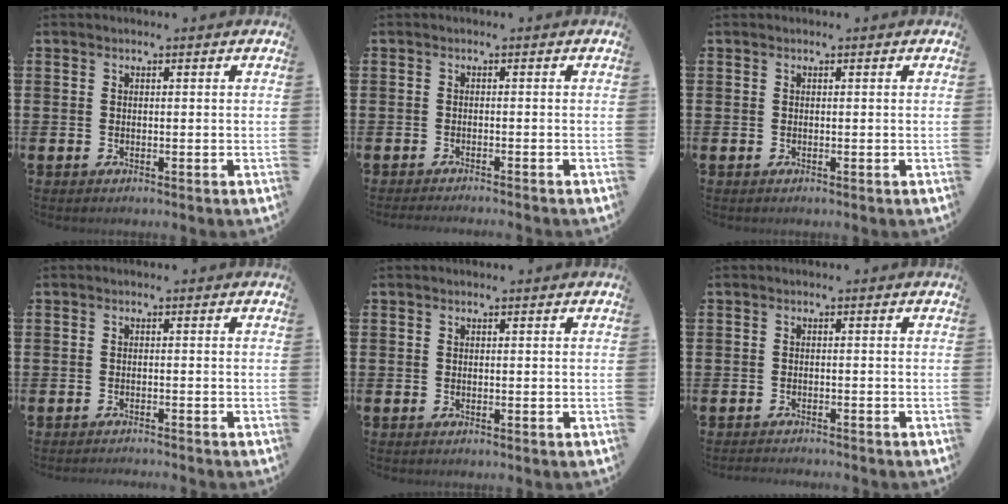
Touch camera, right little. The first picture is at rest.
{"total": 0.9, "force": [-0.9, -0.2, 0.1], "torque": [-0.001, -0.001, -0.018]}
{"total": 0.0}
{"total": 0.8, "force": [-0.7, -0.2, 0.0], "torque": [0.000, 0.000, -0.015]}
{"total": 0.0}
{"total": 0.9, "force": [-0.9, 0.0, 0.0], "torque": [-0.002, -0.001, -0.019]}